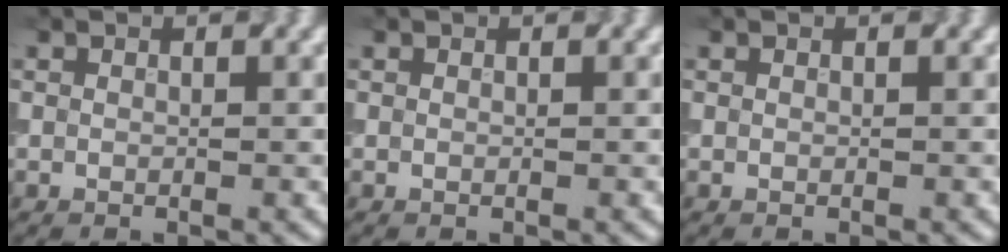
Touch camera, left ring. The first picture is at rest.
{"total": 0.0}
{"total": 0.0}